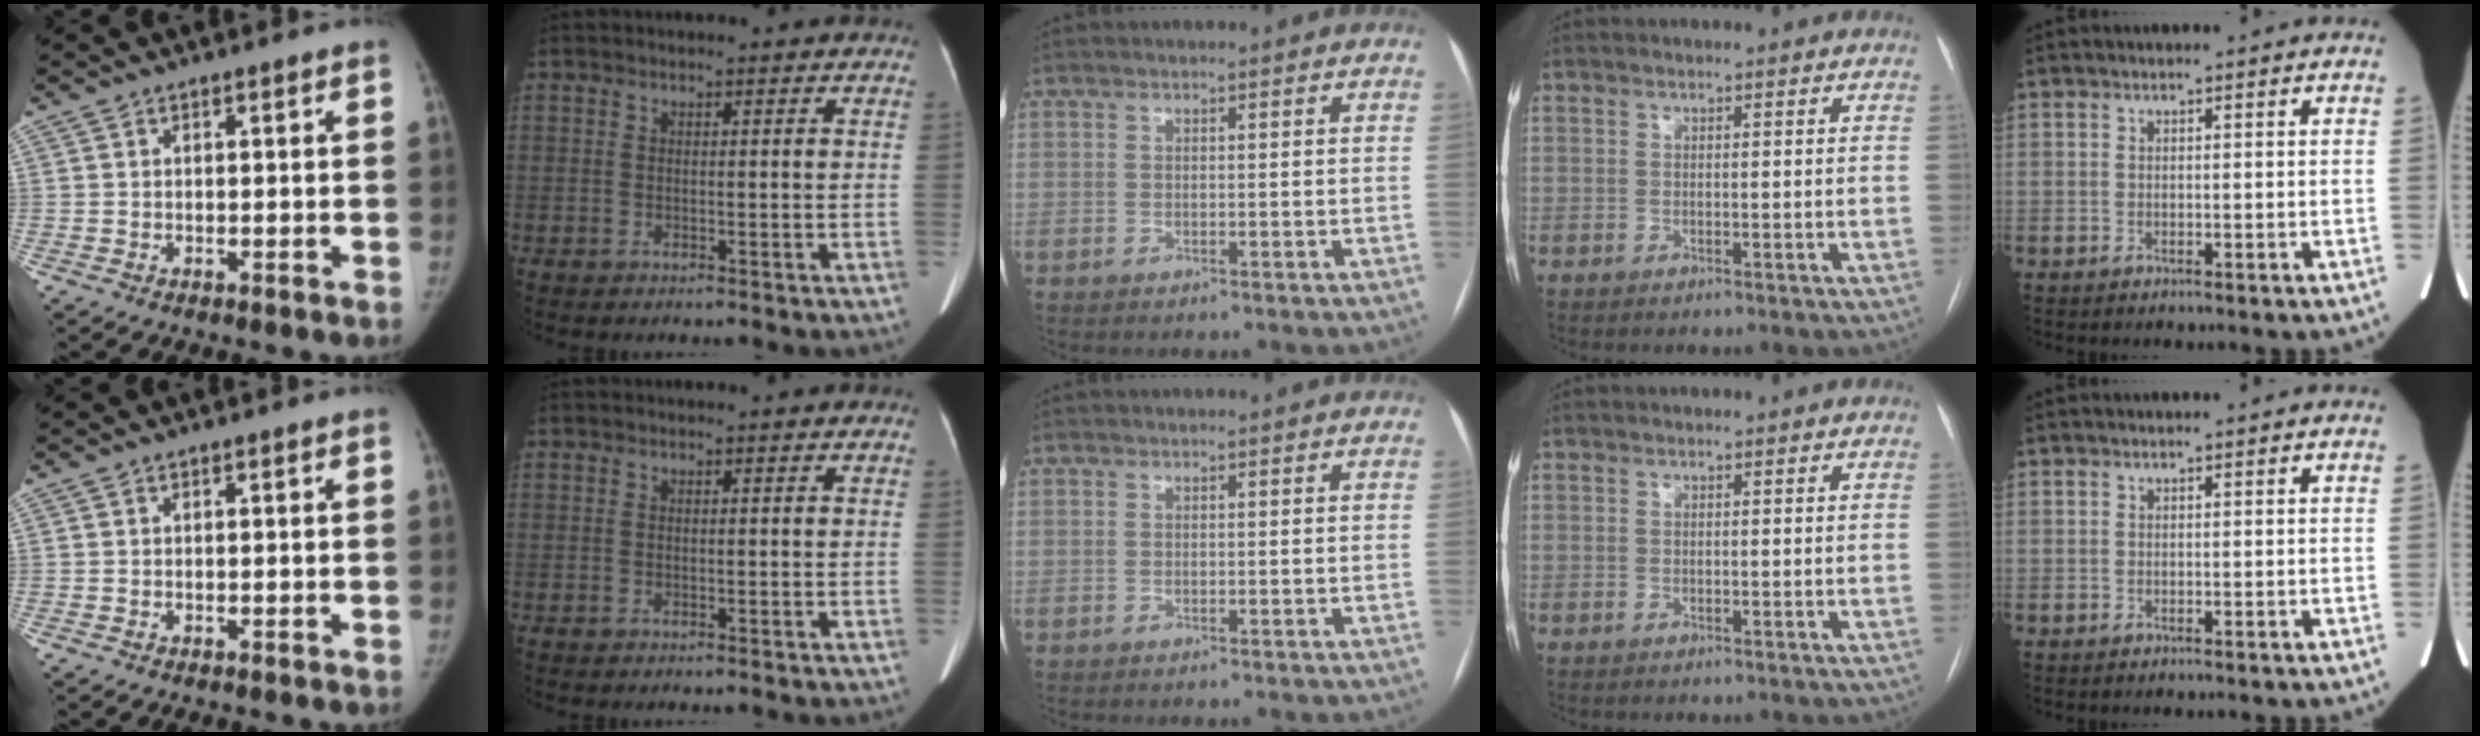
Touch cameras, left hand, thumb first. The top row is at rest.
{}